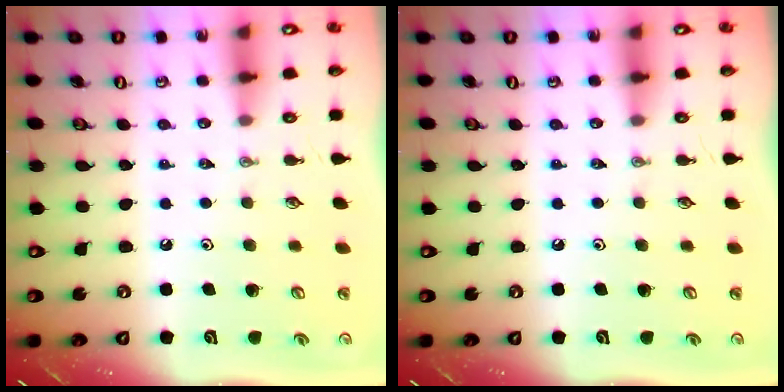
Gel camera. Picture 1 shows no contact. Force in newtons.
{"total": 0.0}